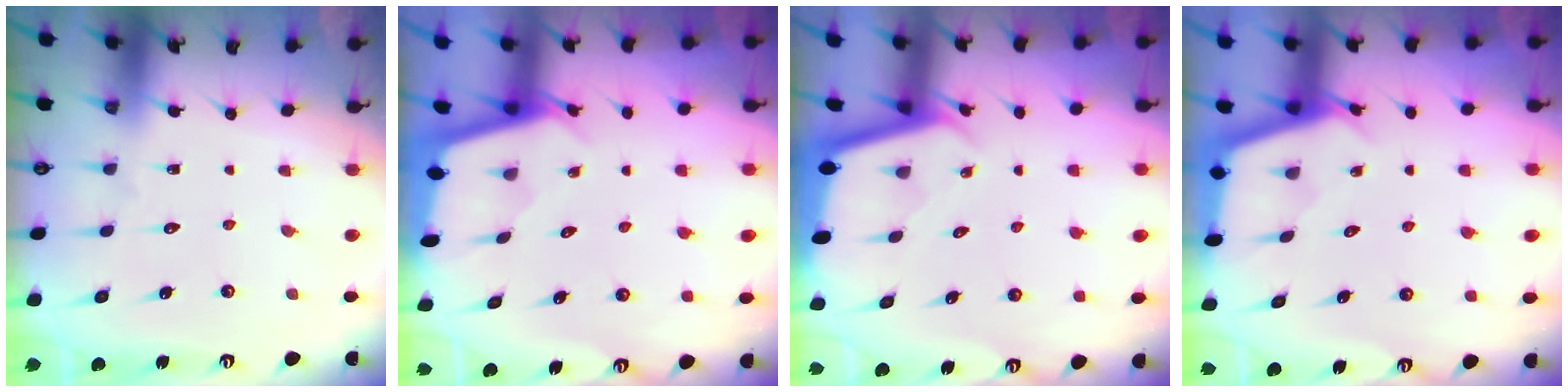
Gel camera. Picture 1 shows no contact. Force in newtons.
{"total": 2.0, "press": 2.0, "slide": 0.2}
{"total": 1.8, "press": 1.8, "slide": 0.1}
{"total": 2.9, "press": 2.9, "slide": 0.3}